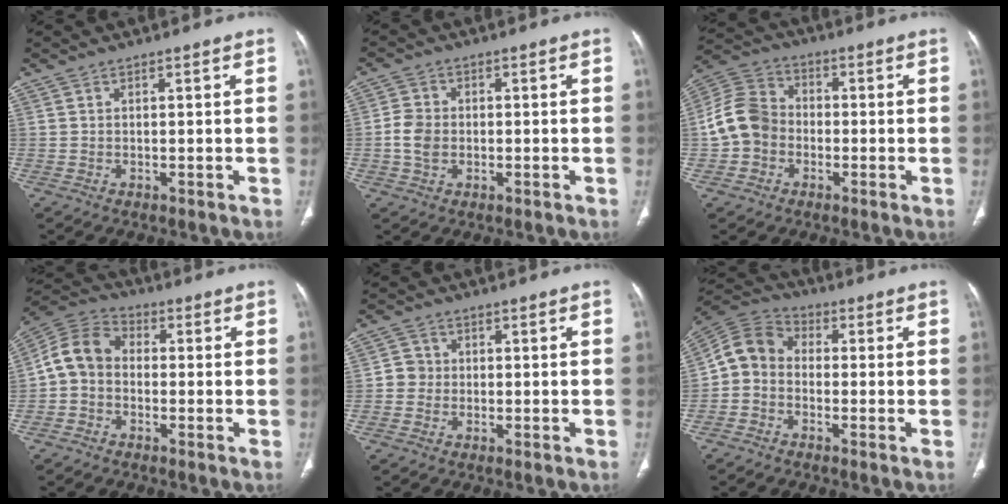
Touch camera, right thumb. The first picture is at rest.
{"total": 4.7, "force": [-0.7, 3.5, 2.9], "torque": [-0.057, 0.008, -0.017]}
{"total": 10.0, "force": [-1.7, 8.5, 5.1], "torque": [-0.087, 0.034, -0.043]}
{"total": 8.8, "force": [-0.9, 6.9, 5.2], "torque": [-0.091, 0.030, -0.036]}
{"total": 3.0, "force": [-0.3, 2.9, 0.7], "torque": [0.007, 0.010, -0.013]}
{"total": 7.5, "force": [-1.3, 6.1, 4.1], "torque": [-0.067, 0.028, -0.046]}